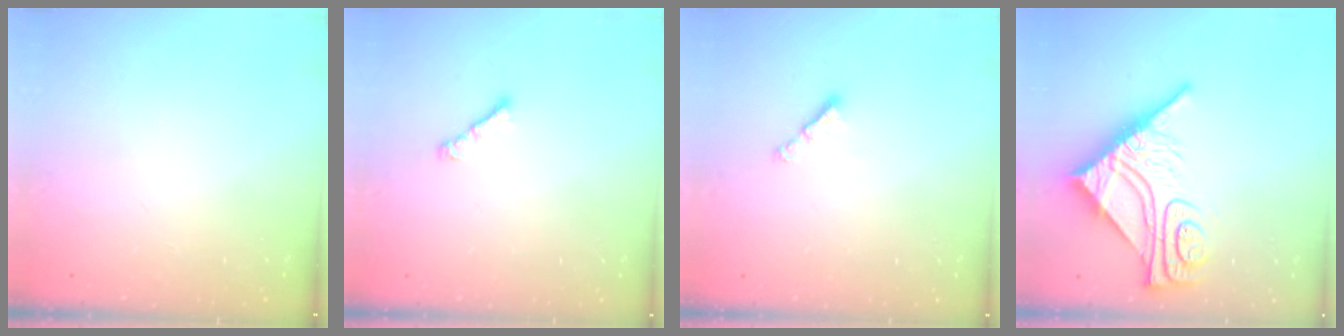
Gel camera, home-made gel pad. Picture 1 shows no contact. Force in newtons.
{"total": 3.0, "press": 2.9, "slide": 0.7}
{"total": 2.9, "press": 2.9, "slide": 0.3}
{"total": 16.0, "press": 16.0, "slide": 1.6}